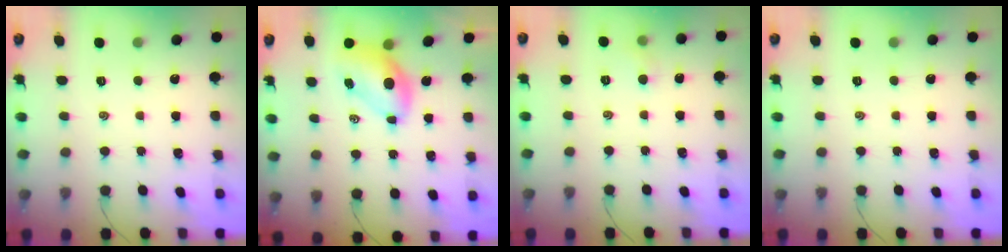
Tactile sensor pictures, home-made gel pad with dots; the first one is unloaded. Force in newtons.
{"total": 7.5, "press": 7.3, "slide": 2.0}
{"total": 3.3, "press": 3.2, "slide": 0.8}
{"total": 0.0}